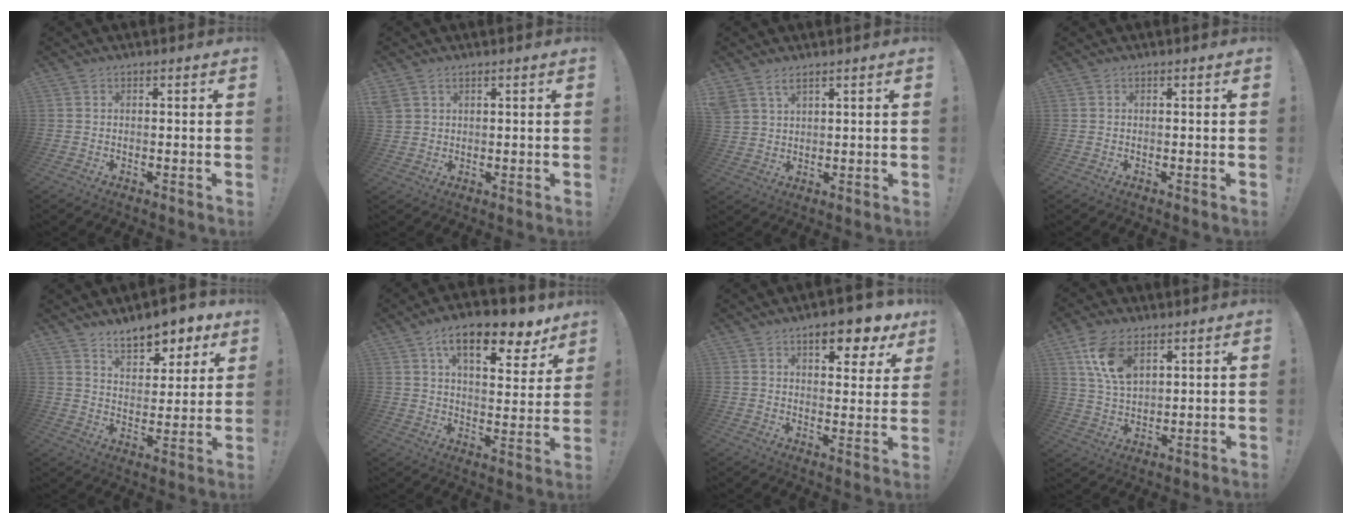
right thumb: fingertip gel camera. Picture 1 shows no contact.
{"total": 3.0, "force": [1.9, 2.2, 1.0], "torque": [-0.018, -0.005, 0.038]}
{"total": 4.3, "force": [3.0, 2.2, 2.0], "torque": [-0.042, -0.012, 0.060]}
{"total": 0.0}
{"total": 10.8, "force": [8.3, 4.9, 4.9], "torque": [-0.067, -0.054, 0.152]}
{"total": 15.6, "force": [9.2, 6.2, 11.0], "torque": [-0.161, -0.052, 0.149]}
{"total": 9.9, "force": [6.2, 3.5, 6.9], "torque": [-0.085, -0.036, 0.102]}
{"total": 11.5, "force": [5.7, 6.4, 7.6], "torque": [-0.156, -0.013, 0.108]}